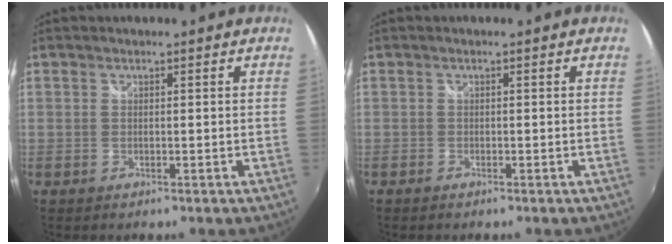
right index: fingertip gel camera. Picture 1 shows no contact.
{"total": 0.7, "force": [-0.6, 0.3, 0.2], "torque": [-0.007, -0.003, -0.014]}